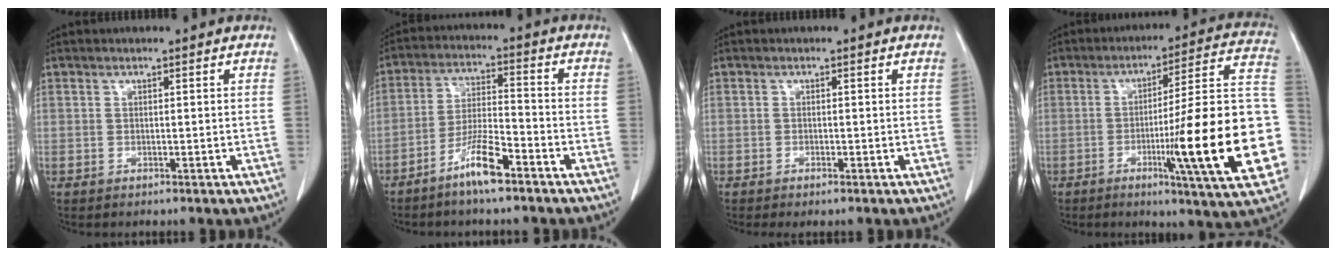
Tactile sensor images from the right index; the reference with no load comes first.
{"total": 7.5, "force": [-5.1, 0.8, 5.4], "torque": [-0.110, -0.005, -0.100]}
{"total": 0.9, "force": [-0.6, 0.1, 0.6], "torque": [-0.012, -0.002, -0.009]}
{"total": 22.9, "force": [-5.6, 0.7, 22.2], "torque": [-0.234, 0.008, -0.078]}